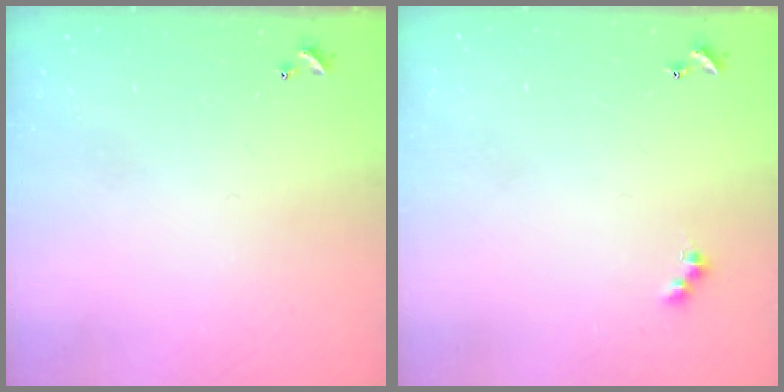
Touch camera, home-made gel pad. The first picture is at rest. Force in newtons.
{"total": 3.0, "press": 2.9, "slide": 0.5}